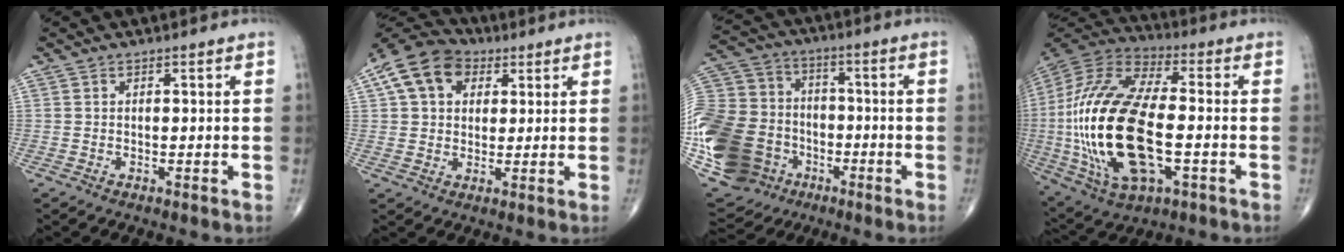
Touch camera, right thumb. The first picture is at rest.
{"total": 12.2, "force": [4.5, 8.9, 7.1], "torque": [-0.116, 0.011, 0.069]}
{"total": 29.1, "force": [-8.9, 23.0, 15.5], "torque": [-0.385, 0.051, -0.151]}
{"total": 28.9, "force": [-3.8, 13.1, 25.4], "torque": [-0.567, 0.003, -0.059]}